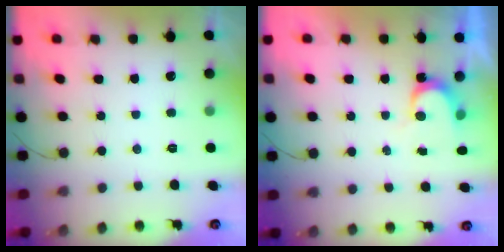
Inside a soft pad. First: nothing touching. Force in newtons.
{"total": 3.6, "press": 3.6, "slide": 0.2}